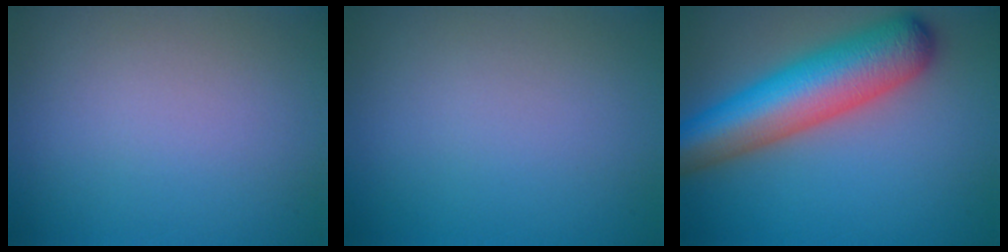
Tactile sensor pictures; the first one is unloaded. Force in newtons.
{"total": 0.0}
{"total": 9.8, "press": 9.8, "slide": 0.3}